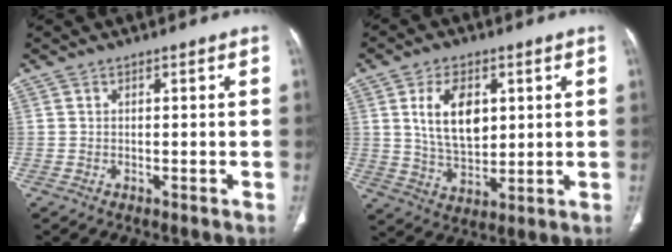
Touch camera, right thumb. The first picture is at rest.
{"total": 11.3, "force": [3.1, 6.7, 8.5], "torque": [-0.132, -0.017, 0.065]}